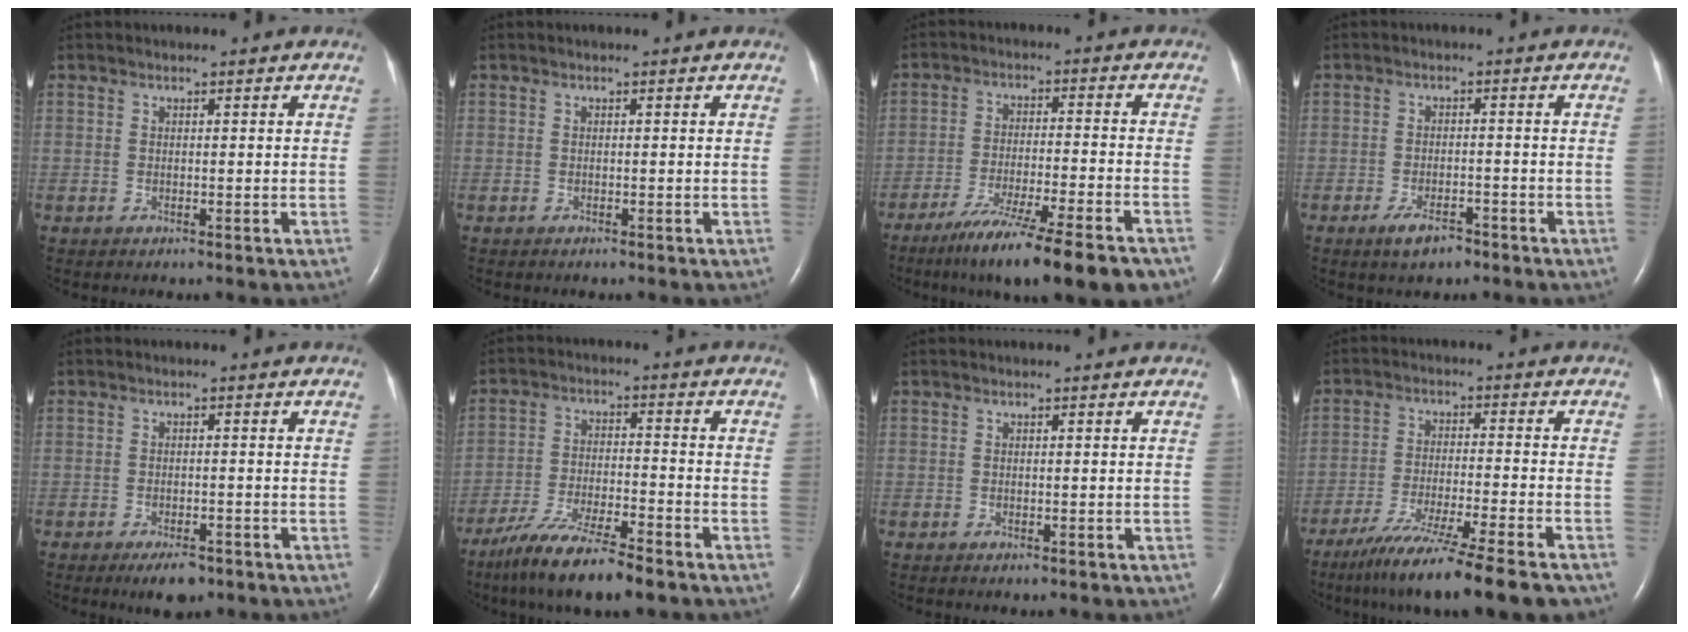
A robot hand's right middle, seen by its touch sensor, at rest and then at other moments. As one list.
[{"total": 0.0}, {"total": 16.3, "force": [-12.2, 0.5, 10.8], "torque": [-0.143, -0.041, -0.193]}, {"total": 3.8, "force": [-2.7, 1.4, 2.4], "torque": [-0.051, -0.002, -0.042]}, {"total": 3.8, "force": [-2.6, 1.3, 2.4], "torque": [-0.043, -0.003, -0.036]}, {"total": 13.1, "force": [-10.1, -1.5, 8.1], "torque": [-0.140, -0.050, -0.165]}, {"total": 0.6, "force": [-0.5, 0.2, 0.3], "torque": [-0.007, -0.002, -0.004]}, {"total": 15.8, "force": [-12.6, -0.7, 9.4], "torque": [-0.145, -0.052, -0.201]}]